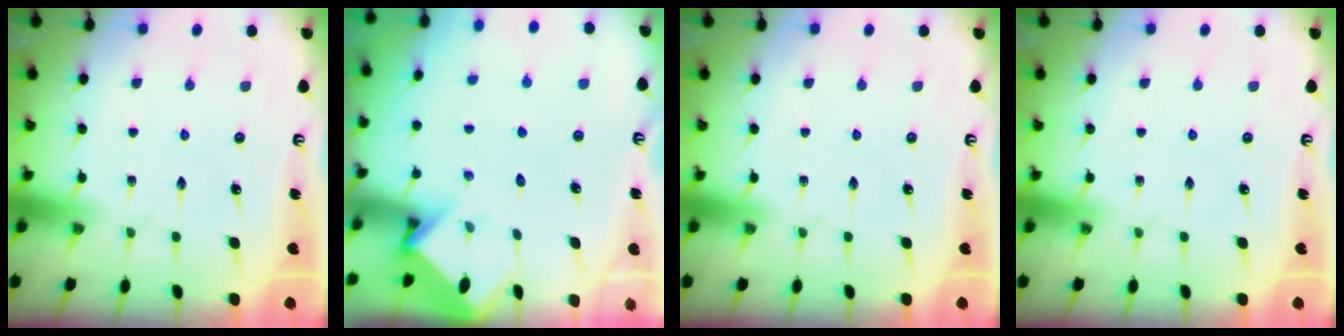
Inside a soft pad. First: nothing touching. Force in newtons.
{"total": 3.6, "press": 3.6, "slide": 0.2}
{"total": 0.0}
{"total": 0.0}